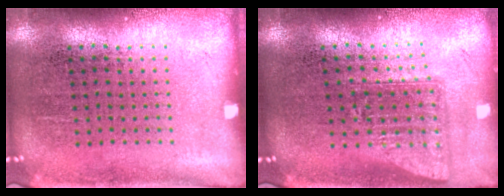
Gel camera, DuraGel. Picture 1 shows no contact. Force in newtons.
{"total": 1.6, "press": 1.2, "slide": 1.0}